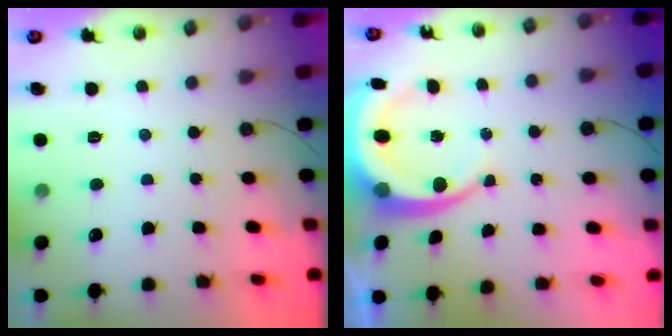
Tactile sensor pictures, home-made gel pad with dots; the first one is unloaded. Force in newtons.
{"total": 9.5, "press": 9.2, "slide": 2.3}